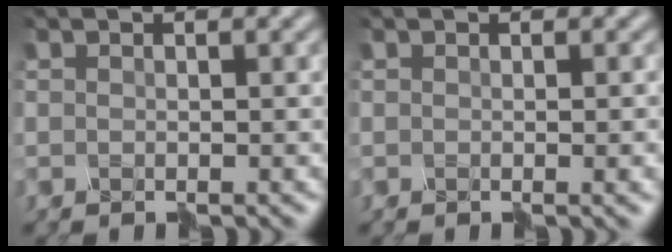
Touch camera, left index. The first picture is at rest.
{"total": 0.8, "force": [-0.1, -0.2, 0.8], "torque": [-0.008, -0.003, 0.000]}